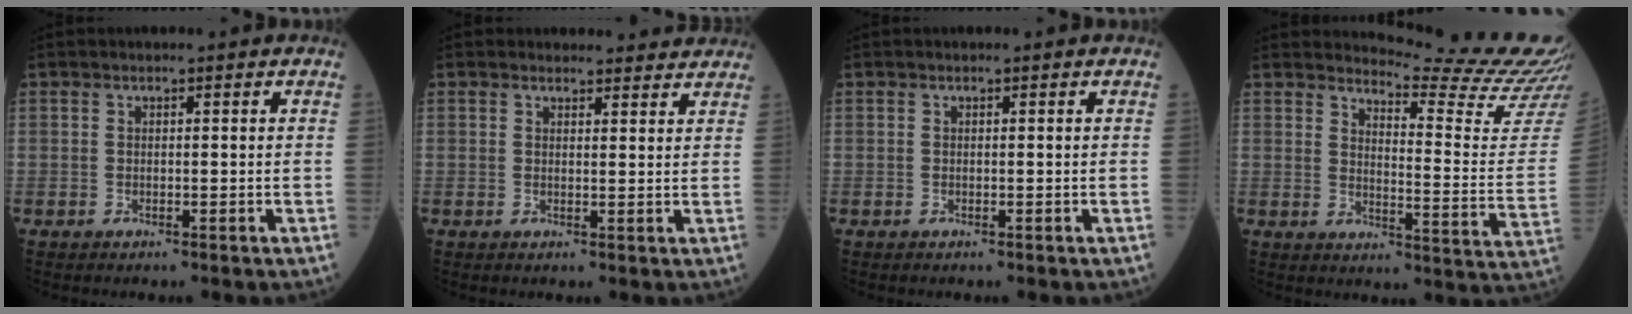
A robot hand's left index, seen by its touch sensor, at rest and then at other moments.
{"total": 5.2, "force": [4.9, 1.6, 0.4], "torque": [0.003, 0.001, 0.046]}
{"total": 0.0}
{"total": 16.0, "force": [15.7, -3.0, 1.6], "torque": [-0.029, -0.149, 0.176]}